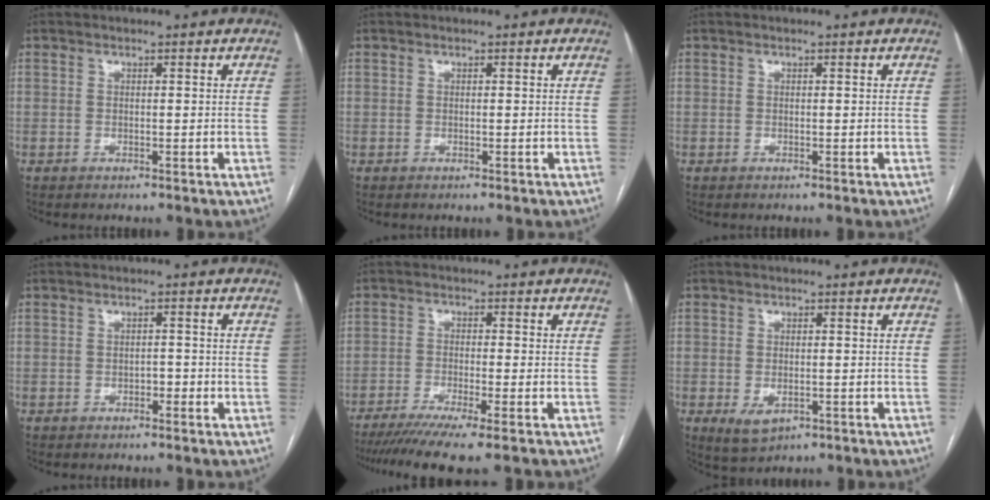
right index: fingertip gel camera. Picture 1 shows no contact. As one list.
[{"total": 0.0}, {"total": 0.0}, {"total": 1.3, "force": [-0.6, 0.8, 0.8], "torque": [-0.007, 0.005, -0.009]}, {"total": 9.1, "force": [-6.7, -0.2, 6.2], "torque": [-0.099, -0.015, -0.106]}, {"total": 3.5, "force": [-1.2, 2.0, 2.6], "torque": [-0.045, -0.006, -0.008]}]